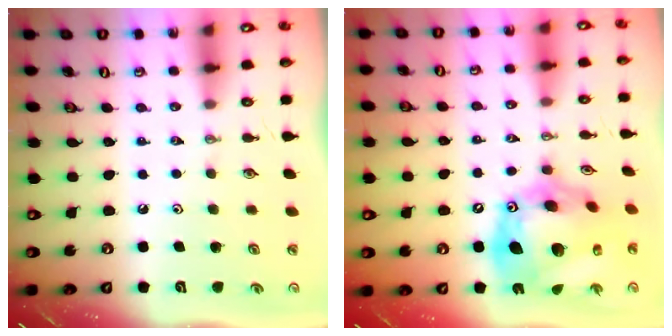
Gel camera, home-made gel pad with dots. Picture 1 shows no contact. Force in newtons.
{"total": 24.0, "press": 23.8, "slide": 2.6}